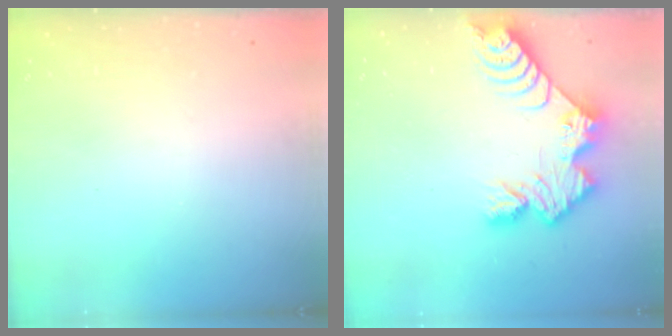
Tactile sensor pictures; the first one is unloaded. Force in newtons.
{"total": 10.9, "press": 10.9, "slide": 0.8}